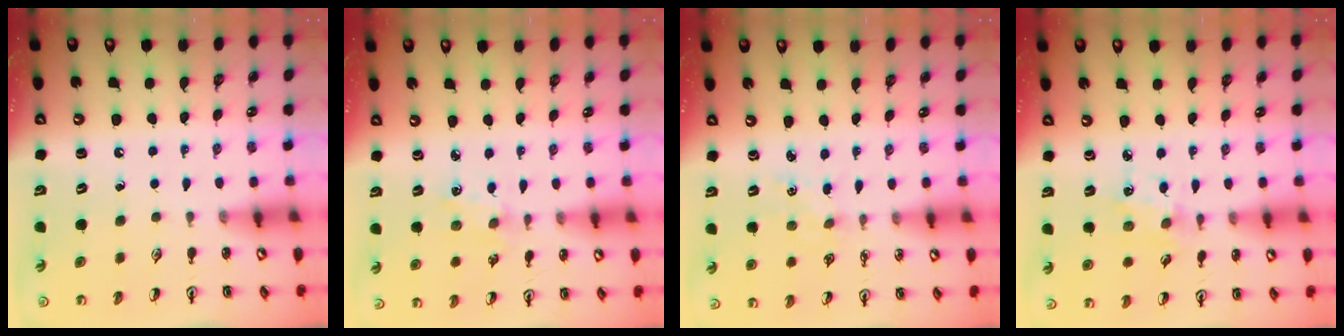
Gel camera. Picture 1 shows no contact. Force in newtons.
{"total": 2.5, "press": 2.5, "slide": 0.4}
{"total": 3.0, "press": 3.0, "slide": 0.4}
{"total": 1.7, "press": 1.7, "slide": 0.3}